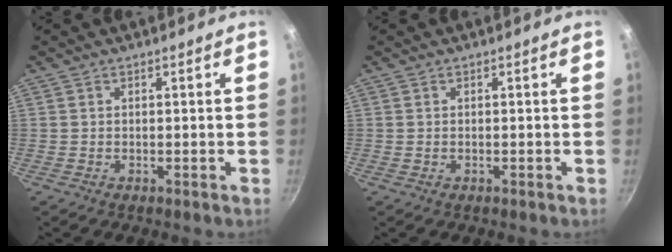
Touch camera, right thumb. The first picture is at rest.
{"total": 0.0}